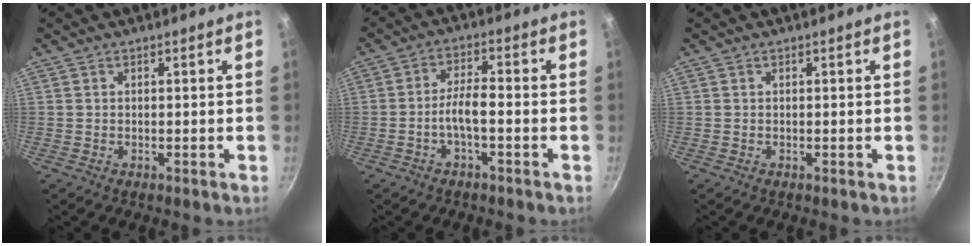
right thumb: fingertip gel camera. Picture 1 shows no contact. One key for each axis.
{"total": 5.2, "fx": -2.0, "fy": 1.6, "fz": 4.6, "tx": -0.091, "ty": 0.027, "tz": -0.043}
{"total": 0.0}